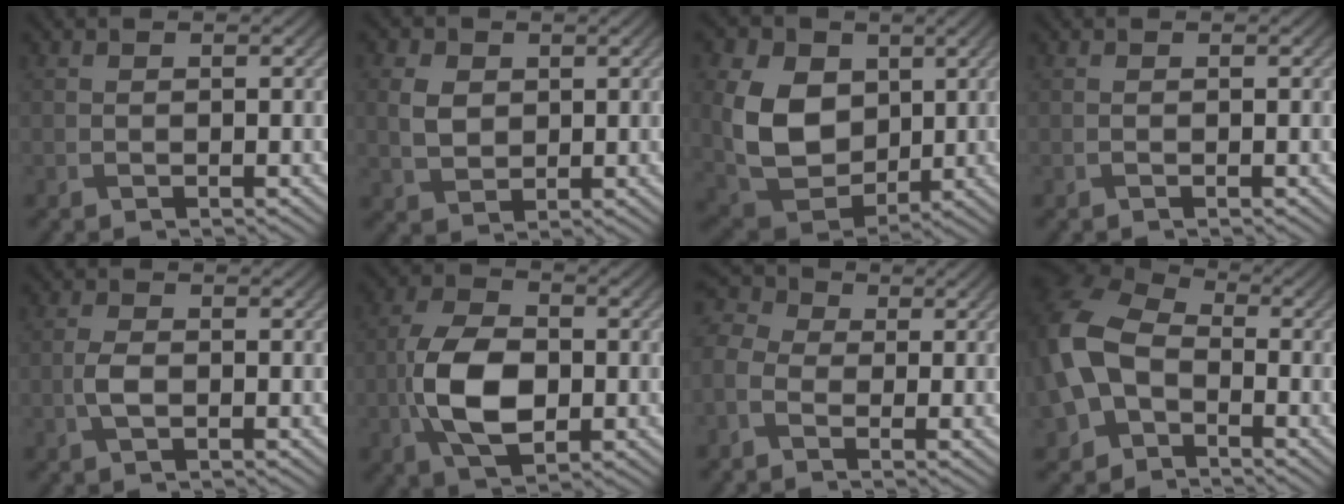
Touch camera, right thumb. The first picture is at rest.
{"total": 4.1, "force": [0.9, 3.2, 2.4], "torque": [-0.063, 0.000, 0.016]}
{"total": 11.6, "force": [1.8, 8.7, 7.5], "torque": [-0.186, -0.003, 0.031]}
{"total": 0.0}
{"total": 2.2, "force": [-0.5, 1.1, 1.9], "torque": [-0.044, 0.001, -0.014]}
{"total": 9.6, "force": [-1.7, 5.6, 7.6], "torque": [-0.167, 0.001, -0.037]}
{"total": 5.3, "force": [-1.5, 3.9, 3.3], "torque": [-0.101, 0.005, -0.047]}
{"total": 12.5, "force": [-2.7, 8.5, 8.7], "torque": [-0.235, -0.010, -0.061]}